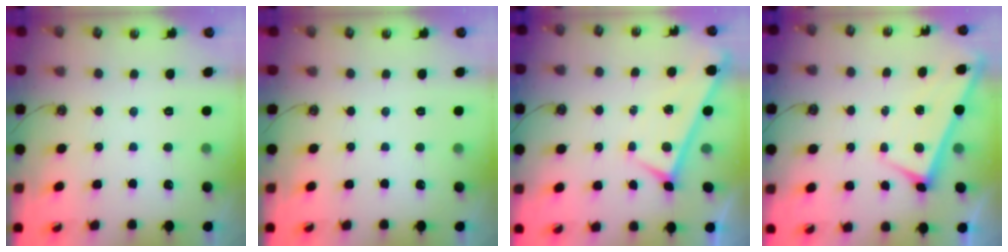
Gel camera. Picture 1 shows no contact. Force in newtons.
{"total": 0.0}
{"total": 0.0}
{"total": 1.2, "press": 1.2, "slide": 0.1}